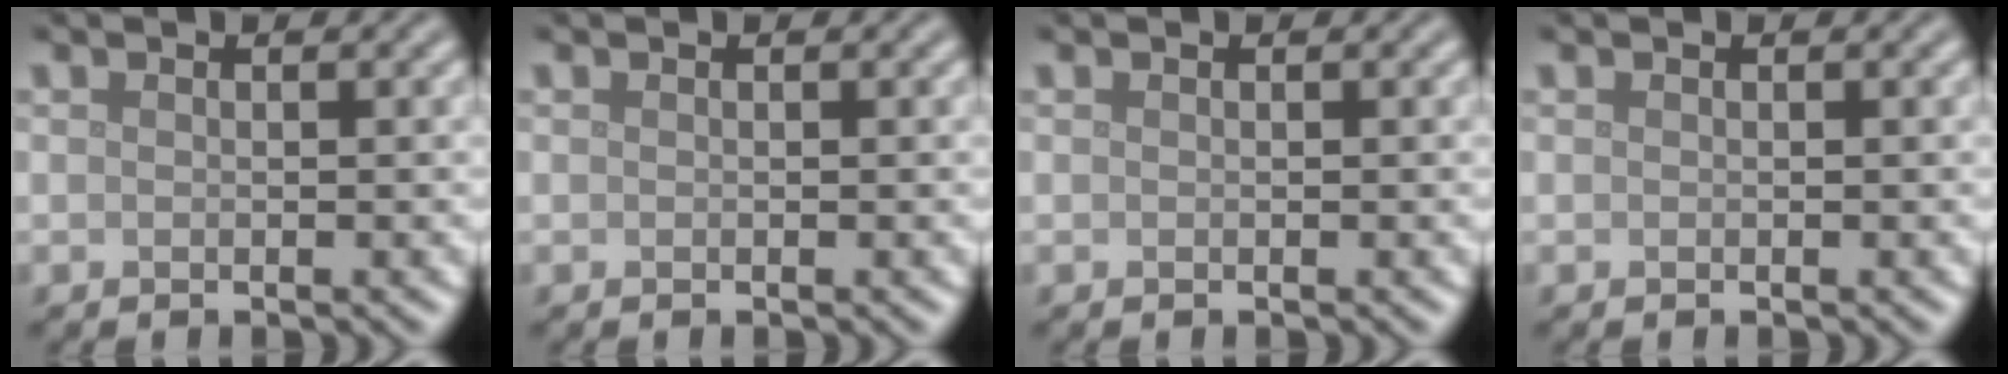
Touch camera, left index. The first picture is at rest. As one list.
[{"total": 0.0}, {"total": 0.0}, {"total": 0.0}]